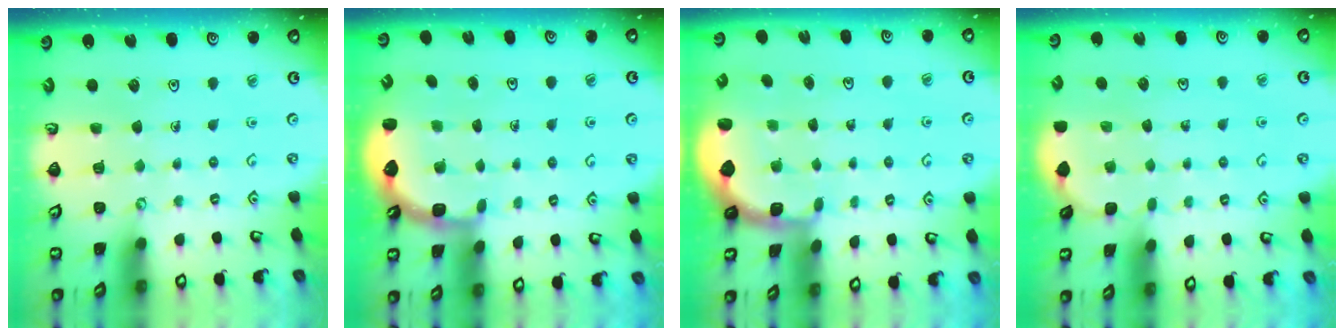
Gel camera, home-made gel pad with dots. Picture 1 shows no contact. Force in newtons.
{"total": 2.3, "press": 1.8, "slide": 1.3}
{"total": 1.2, "press": 1.2, "slide": 0.2}
{"total": 1.3, "press": 1.3, "slide": 0.1}